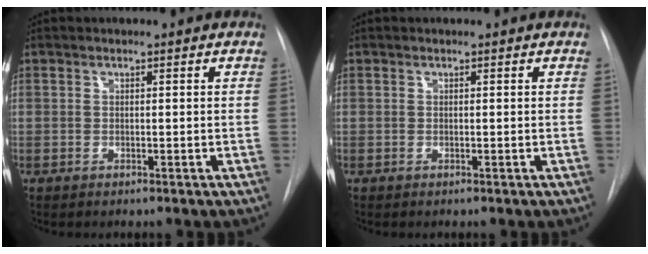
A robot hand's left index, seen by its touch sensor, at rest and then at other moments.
{"total": 0.0}